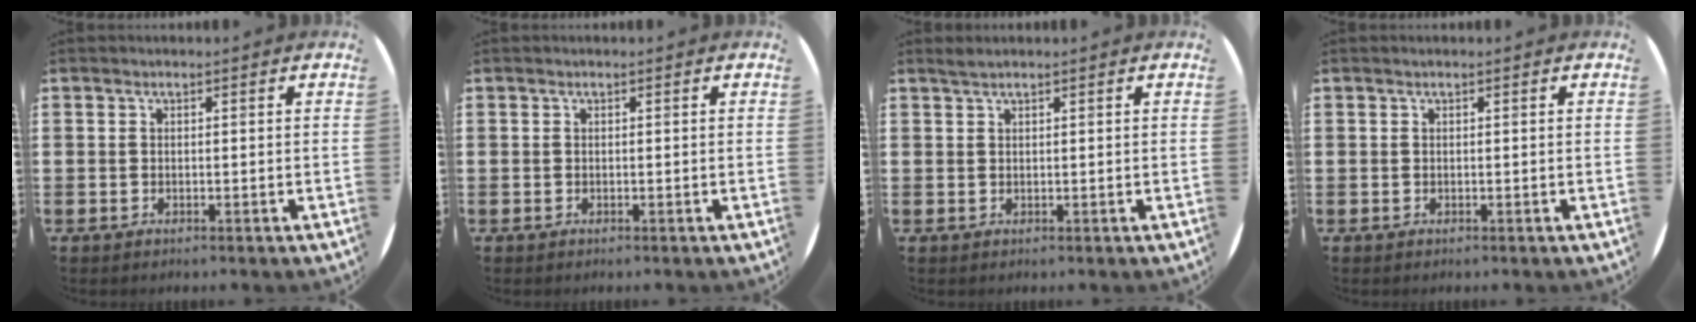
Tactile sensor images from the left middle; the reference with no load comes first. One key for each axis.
{"total": 0.0}
{"total": 0.8, "fx": 0.8, "fy": -0.1, "fz": 0.2, "tx": -0.004, "ty": 0.000, "tz": 0.015}
{"total": 0.0}